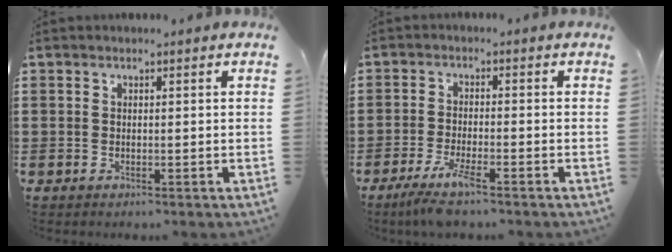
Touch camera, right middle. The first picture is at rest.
{"total": 4.7, "force": [-3.3, 0.2, 3.4], "torque": [-0.073, -0.016, -0.062]}